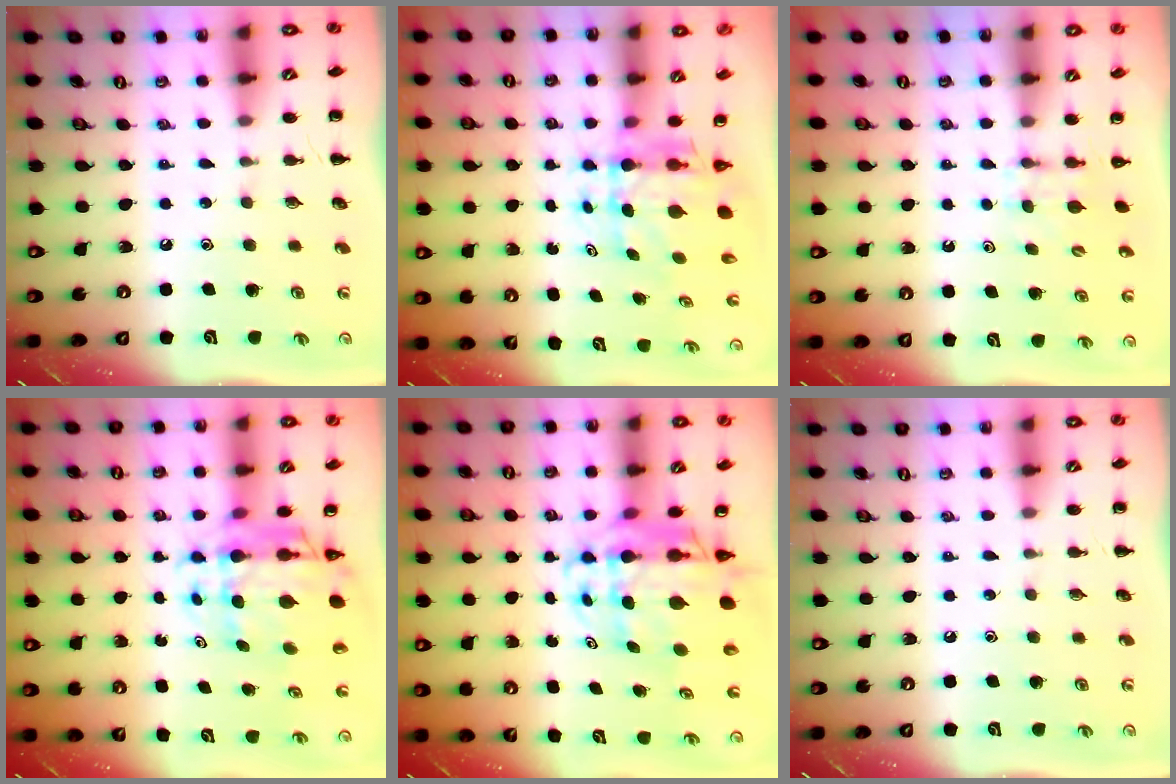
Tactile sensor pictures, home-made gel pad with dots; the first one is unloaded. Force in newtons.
{"total": 6.4, "press": 6.1, "slide": 2.0}
{"total": 3.7, "press": 3.3, "slide": 1.5}
{"total": 8.6, "press": 8.1, "slide": 2.8}
{"total": 9.5, "press": 9.0, "slide": 3.0}
{"total": 0.0}